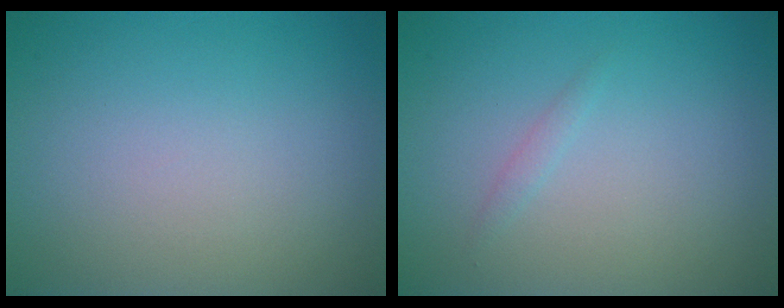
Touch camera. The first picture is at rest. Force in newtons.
{"total": 0.7, "press": 0.7, "slide": 0.0}